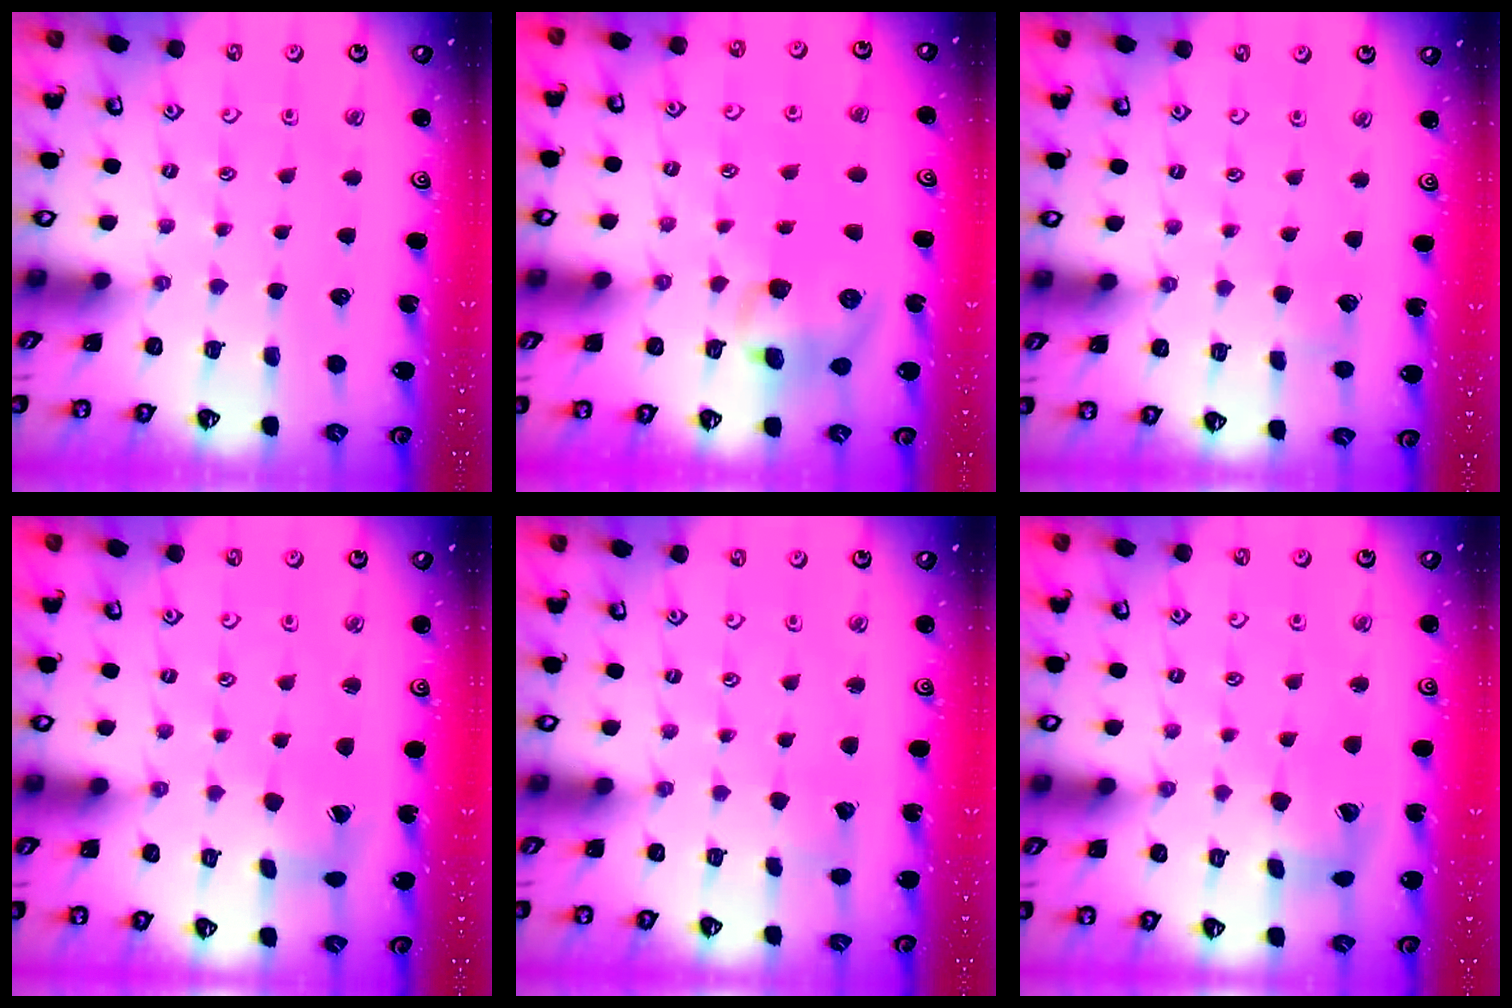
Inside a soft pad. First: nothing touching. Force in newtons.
{"total": 9.9, "press": 9.8, "slide": 1.3}
{"total": 2.4, "press": 2.4, "slide": 0.2}
{"total": 4.8, "press": 4.8, "slide": 0.5}
{"total": 2.8, "press": 2.8, "slide": 0.3}
{"total": 11.2, "press": 11.1, "slide": 1.5}